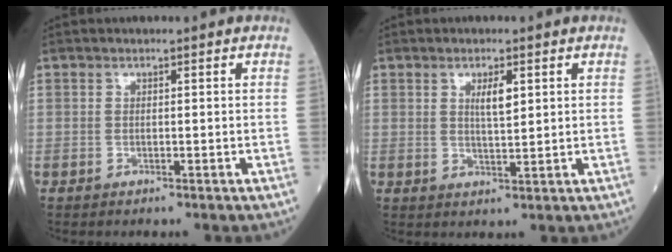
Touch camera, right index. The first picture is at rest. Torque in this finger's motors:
{"motor_torque": [0.62, 0.28, 0.29, 0.07]}